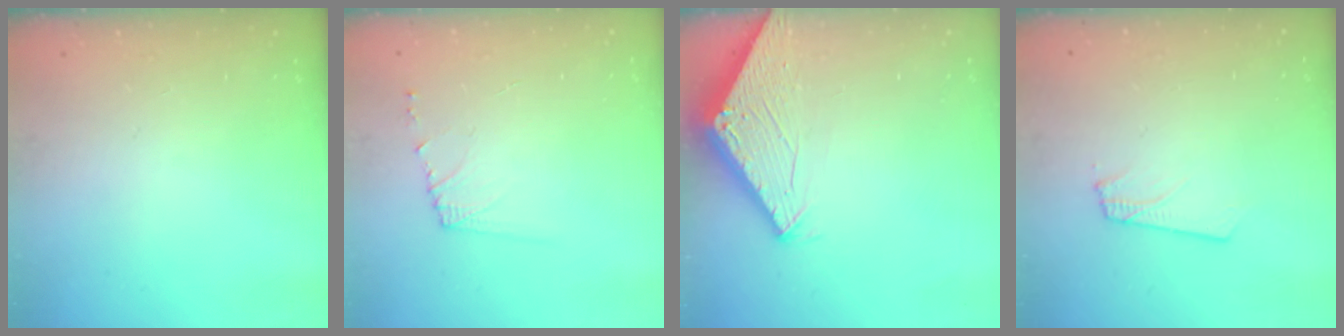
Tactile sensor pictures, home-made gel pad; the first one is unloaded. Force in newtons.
{"total": 5.8, "press": 5.8, "slide": 0.6}
{"total": 2.8, "press": 2.8, "slide": 0.2}
{"total": 1.8, "press": 1.8, "slide": 0.1}